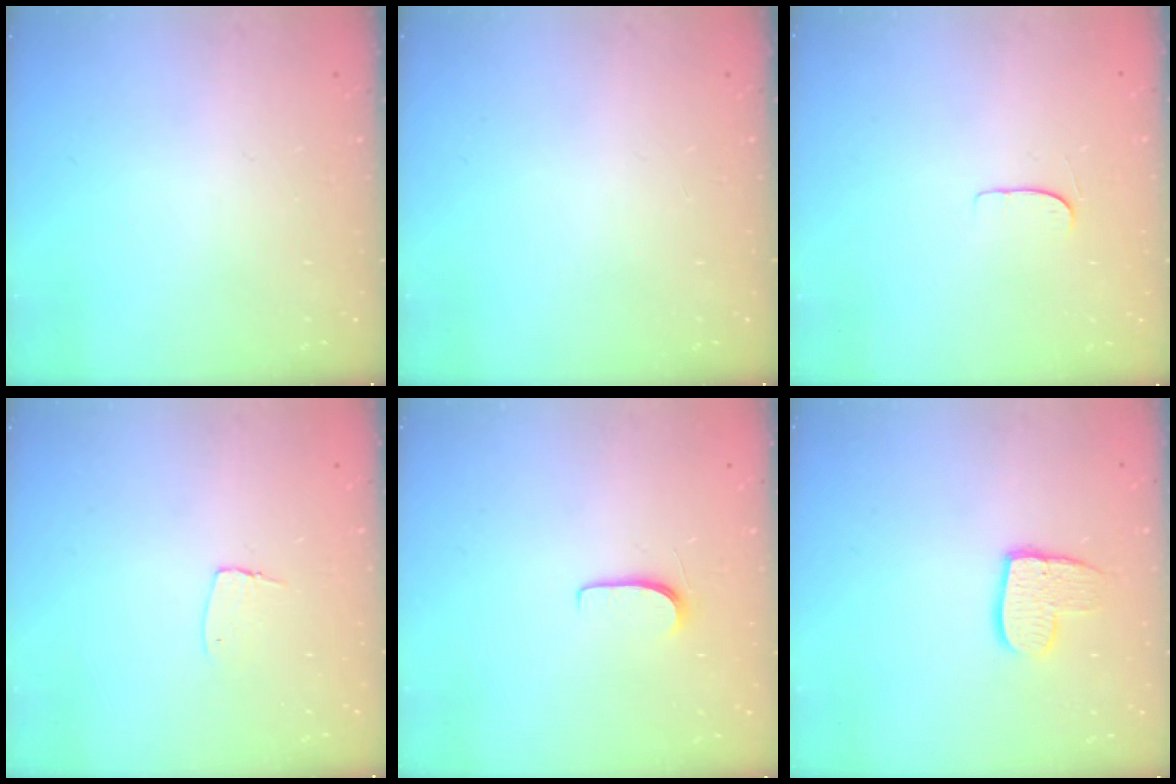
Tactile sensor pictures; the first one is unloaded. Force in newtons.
{"total": 0.0}
{"total": 5.1, "press": 5.1, "slide": 0.4}
{"total": 5.6, "press": 5.5, "slide": 0.4}
{"total": 5.1, "press": 5.1, "slide": 0.6}
{"total": 9.2, "press": 9.2, "slide": 0.6}